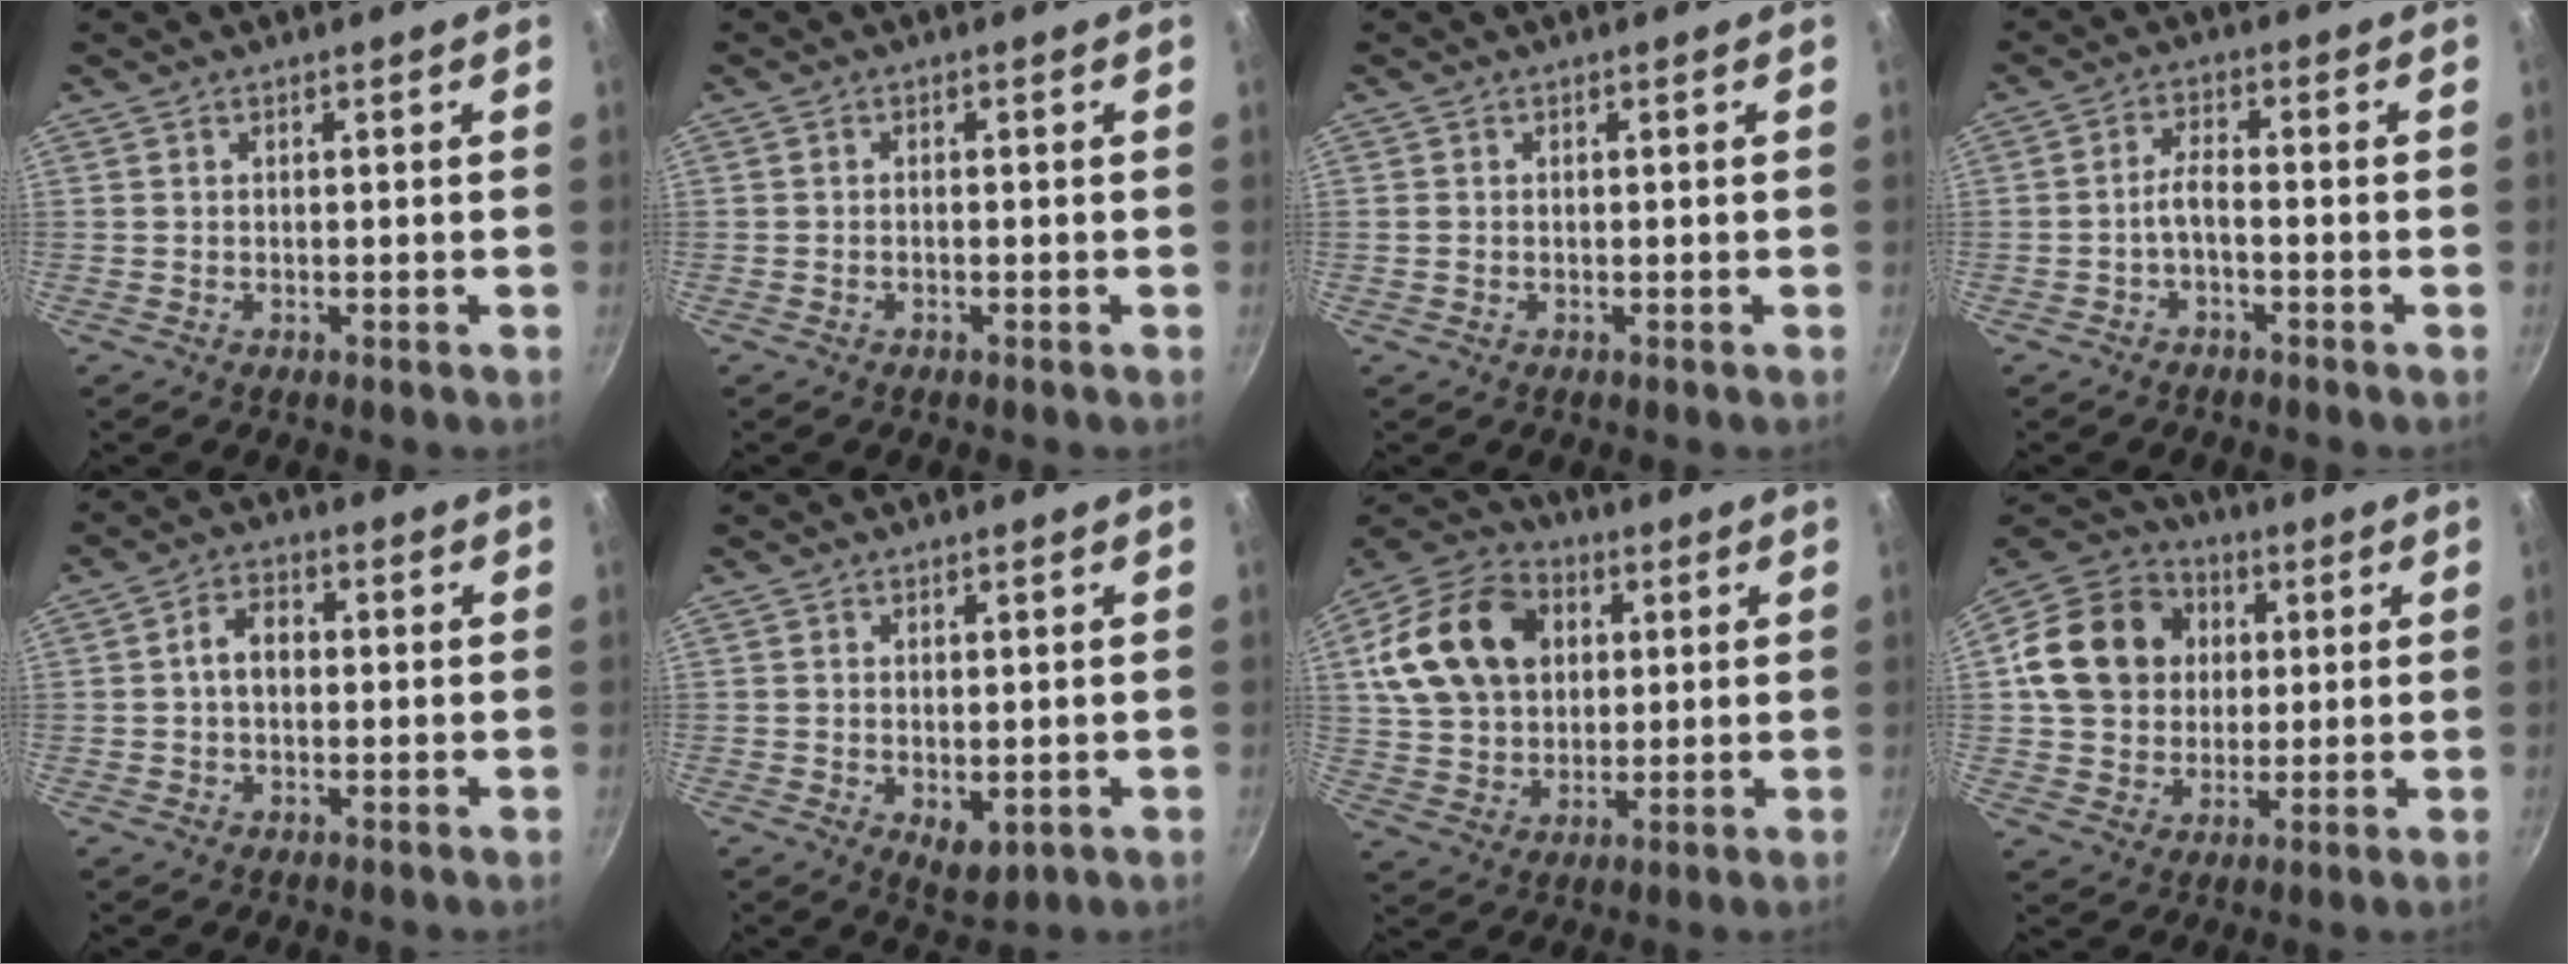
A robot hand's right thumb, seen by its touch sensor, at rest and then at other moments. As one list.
[{"total": 0.7, "force": [-0.4, 0.3, 0.5], "torque": [-0.011, 0.005, -0.010]}, {"total": 0.6, "force": [-0.1, 0.5, 0.3], "torque": [-0.007, 0.002, -0.001]}, {"total": 3.3, "force": [-1.8, 1.0, 2.6], "torque": [-0.058, 0.023, -0.038]}, {"total": 4.9, "force": [0.1, 3.4, 3.5], "torque": [-0.047, 0.017, -0.007]}, {"total": 4.4, "force": [-0.5, 2.5, 3.5], "torque": [-0.048, -0.013, 0.000]}, {"total": 19.4, "force": [5.0, 14.4, 12.0], "torque": [-0.201, 0.012, 0.086]}, {"total": 17.5, "force": [3.0, 14.7, 8.9], "torque": [-0.143, 0.020, 0.046]}]